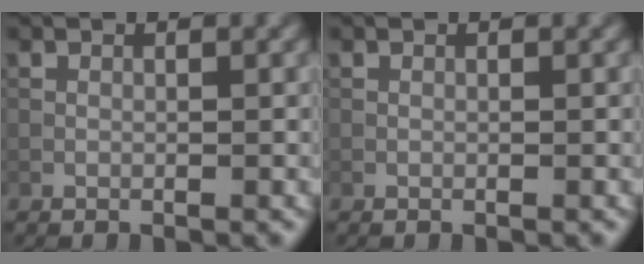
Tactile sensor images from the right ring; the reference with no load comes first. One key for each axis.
{"total": 0.0}